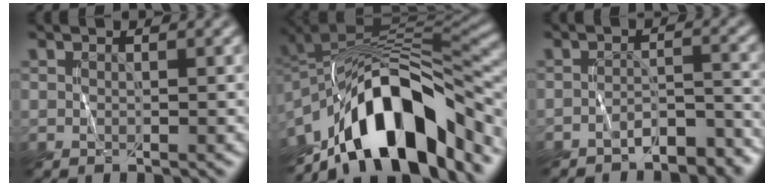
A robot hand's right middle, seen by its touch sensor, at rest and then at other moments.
{"total": 13.7, "force": [-8.0, 5.6, 9.6], "torque": [-0.137, 0.015, -0.145]}
{"total": 3.3, "force": [-3.0, 0.8, 0.9], "torque": [-0.010, 0.008, -0.046]}